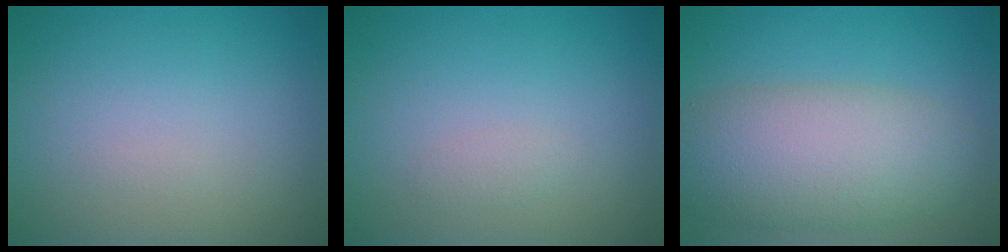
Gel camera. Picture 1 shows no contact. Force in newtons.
{"total": 0.7, "press": 0.7, "slide": 0.1}
{"total": 8.0, "press": 8.0, "slide": 0.5}